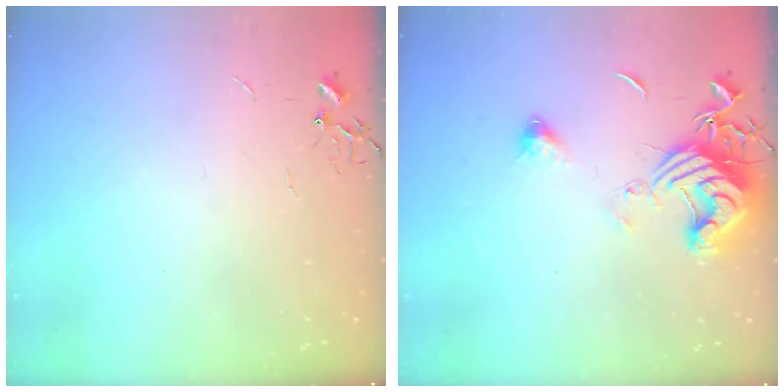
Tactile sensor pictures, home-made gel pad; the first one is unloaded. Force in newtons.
{"total": 14.0, "press": 13.9, "slide": 1.7}